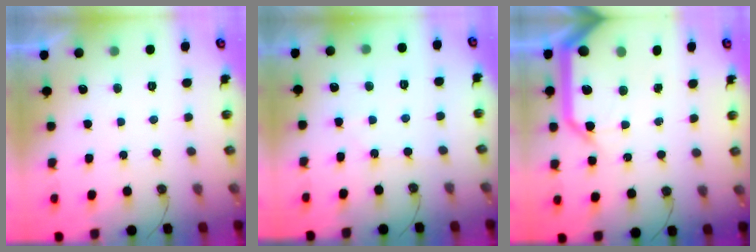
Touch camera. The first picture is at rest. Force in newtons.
{"total": 4.7, "press": 4.7, "slide": 0.5}
{"total": 21.5, "press": 21.3, "slide": 3.1}